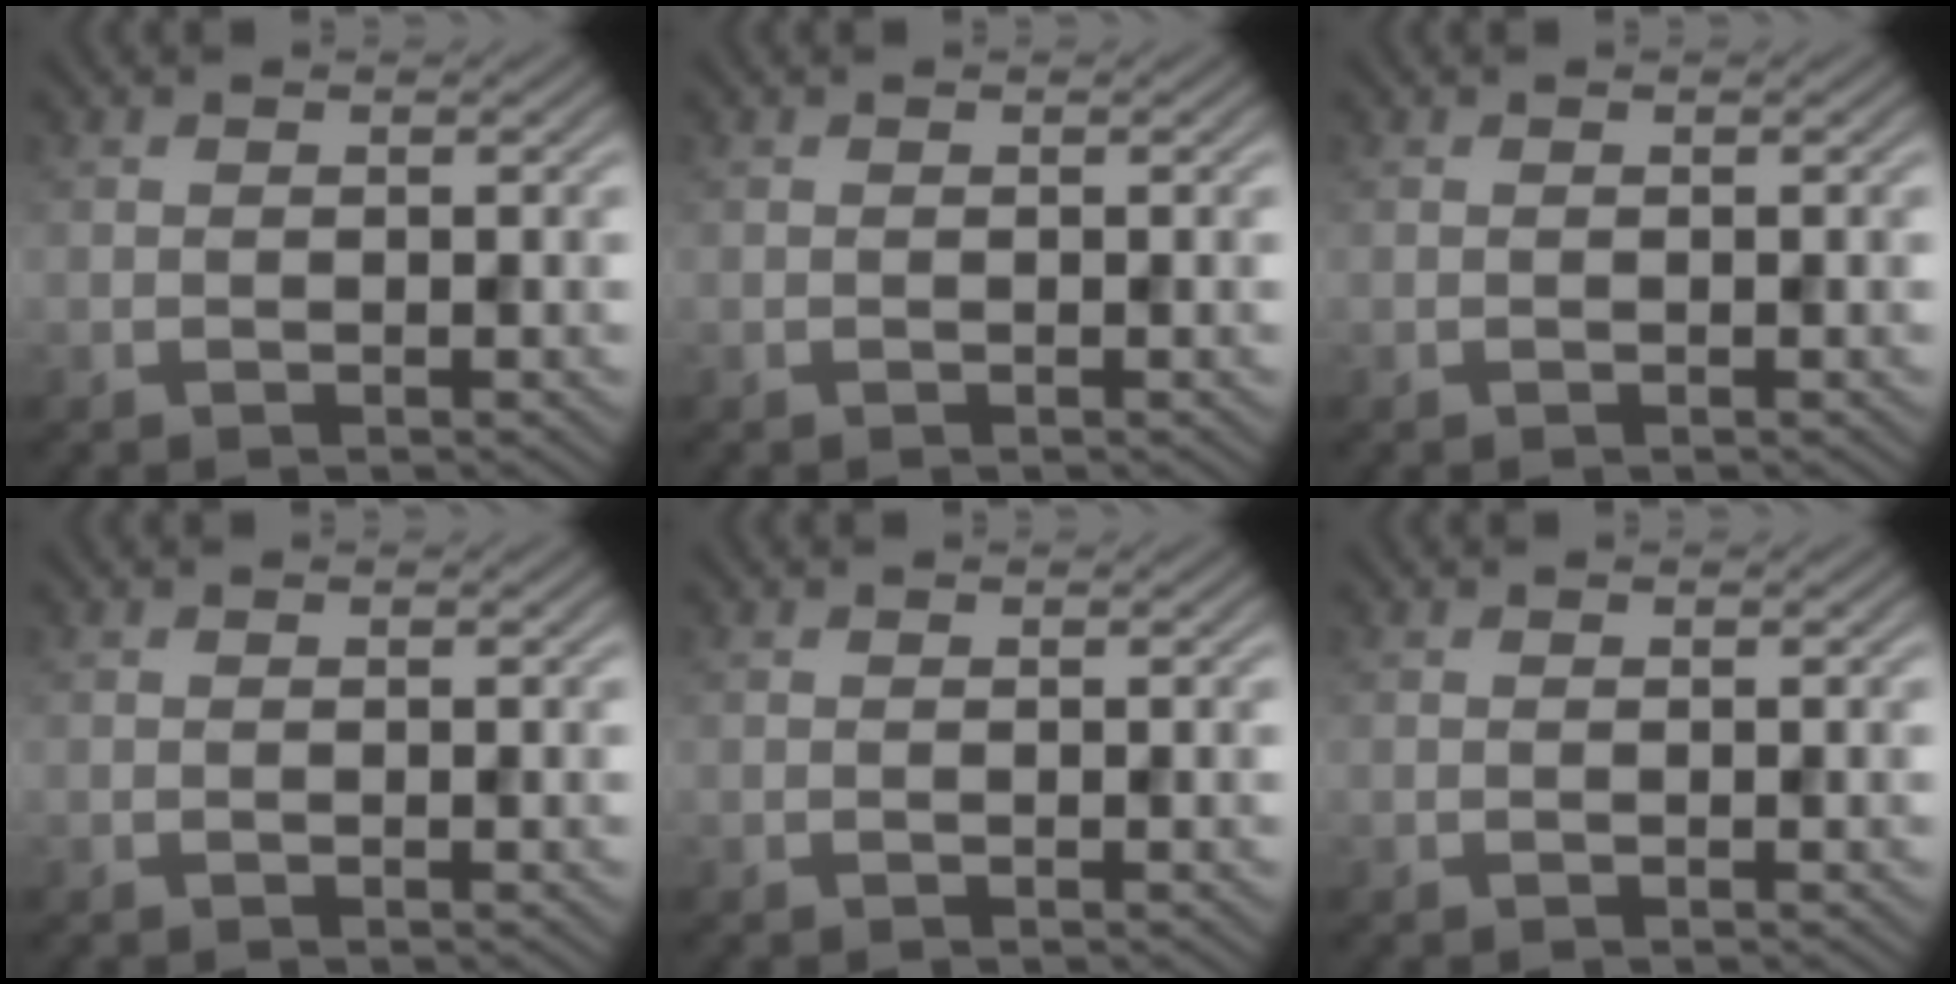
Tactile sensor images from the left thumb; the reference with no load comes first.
{"total": 0.0}
{"total": 0.0}
{"total": 0.0}
{"total": 0.0}
{"total": 0.0}